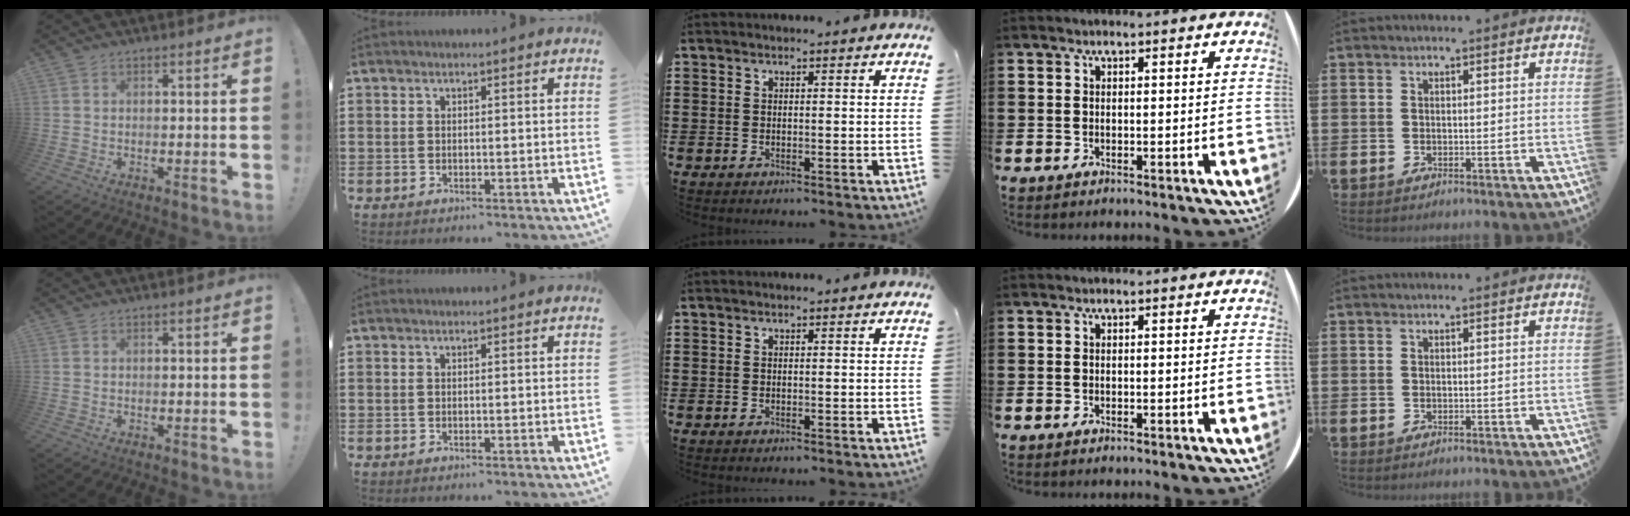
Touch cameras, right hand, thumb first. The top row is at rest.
{}